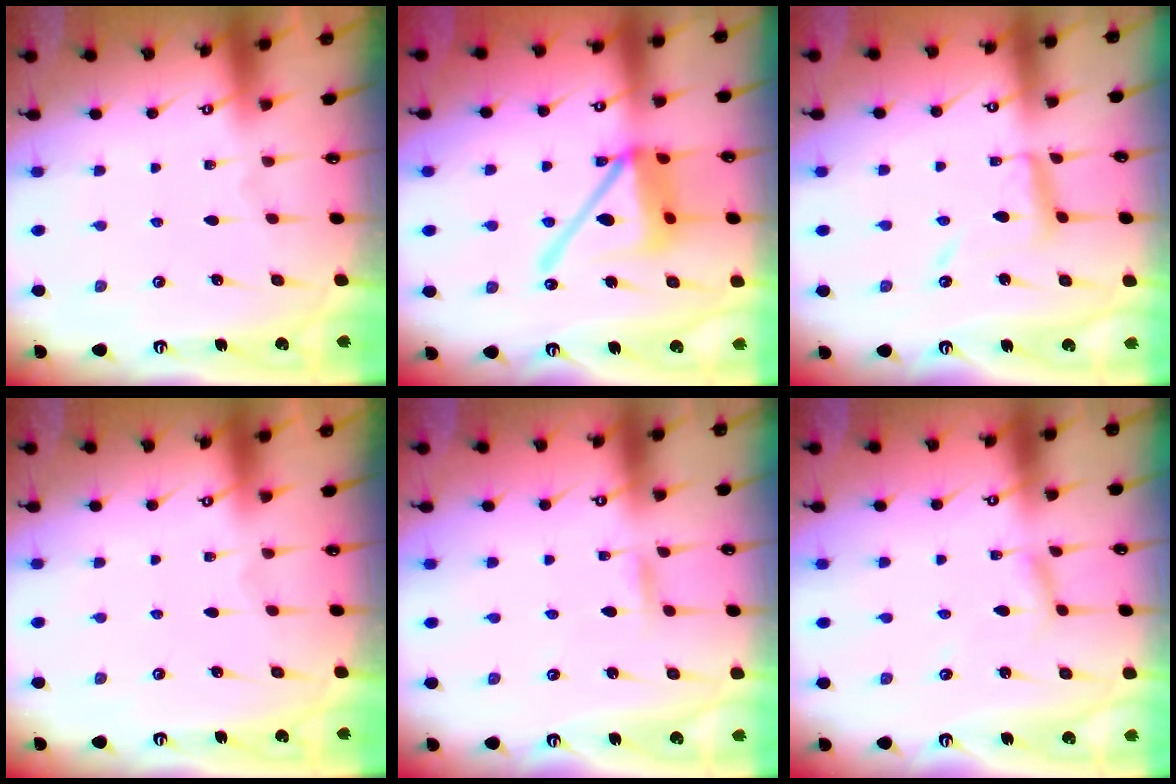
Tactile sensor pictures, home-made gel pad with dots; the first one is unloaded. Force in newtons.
{"total": 16.5, "press": 16.4, "slide": 1.9}
{"total": 10.6, "press": 10.6, "slide": 1.0}
{"total": 0.0}
{"total": 3.4, "press": 3.3, "slide": 0.3}
{"total": 2.3, "press": 2.3, "slide": 0.2}